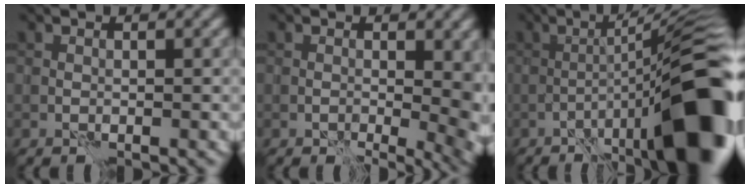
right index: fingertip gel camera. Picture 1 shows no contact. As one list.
[{"total": 7.7, "force": [-0.7, 3.8, 6.7], "torque": [-0.071, -0.018, 0.004]}, {"total": 14.3, "force": [-5.2, 3.0, 13.0], "torque": [-0.185, 0.024, -0.076]}]